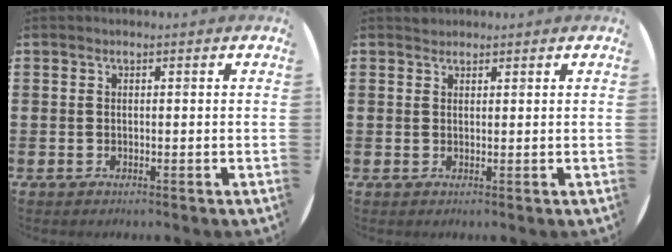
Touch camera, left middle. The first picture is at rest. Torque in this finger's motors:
{"motor_torque": [0.13, -0.06, -0.01, 0.00]}